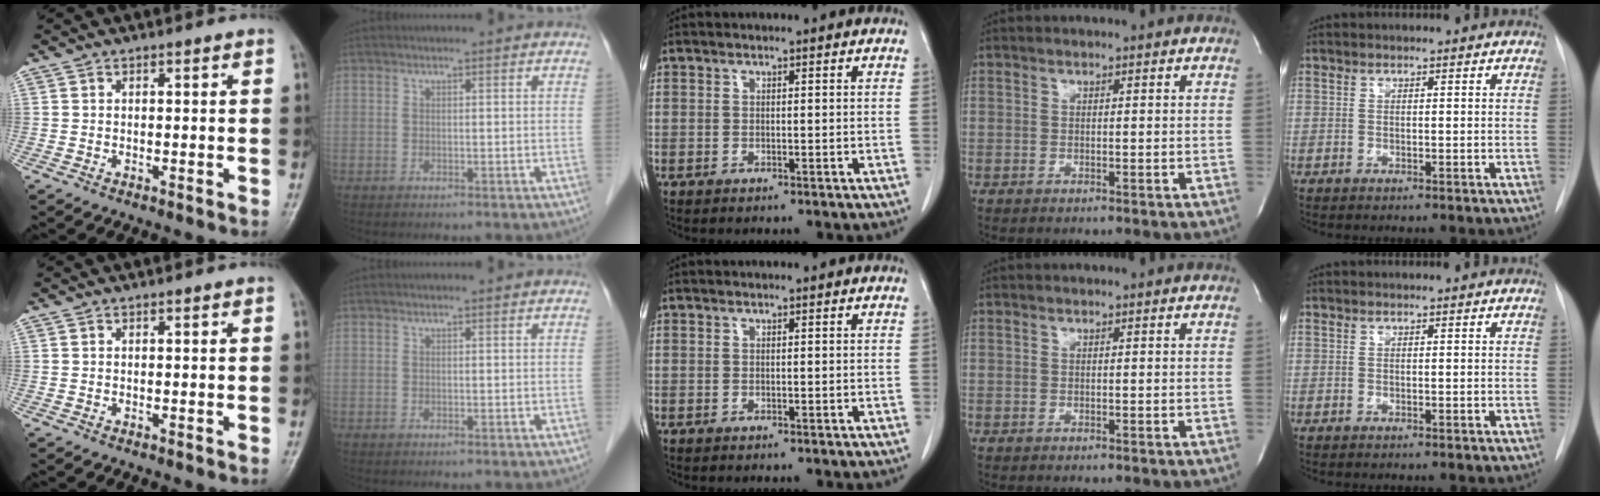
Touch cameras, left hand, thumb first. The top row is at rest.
{}